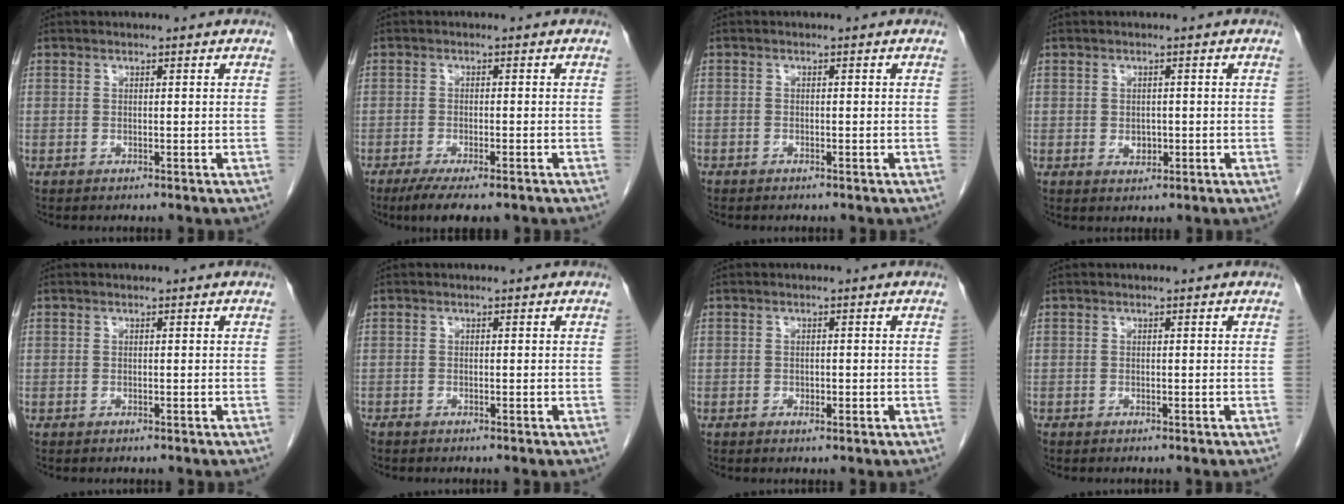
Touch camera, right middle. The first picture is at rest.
{"total": 7.4, "force": [-5.6, 1.6, 4.7], "torque": [-0.070, -0.016, -0.085]}
{"total": 0.6, "force": [-0.5, 0.3, 0.0], "torque": [-0.003, 0.002, -0.012]}
{"total": 1.7, "force": [-0.3, 1.3, 1.1], "torque": [-0.015, 0.002, 0.001]}
{"total": 0.0}
{"total": 0.5, "force": [-0.5, 0.1, 0.1], "torque": [-0.009, -0.001, -0.013]}
{"total": 1.0, "force": [-0.4, 0.5, 0.8], "torque": [-0.015, 0.001, -0.004]}
{"total": 0.0}